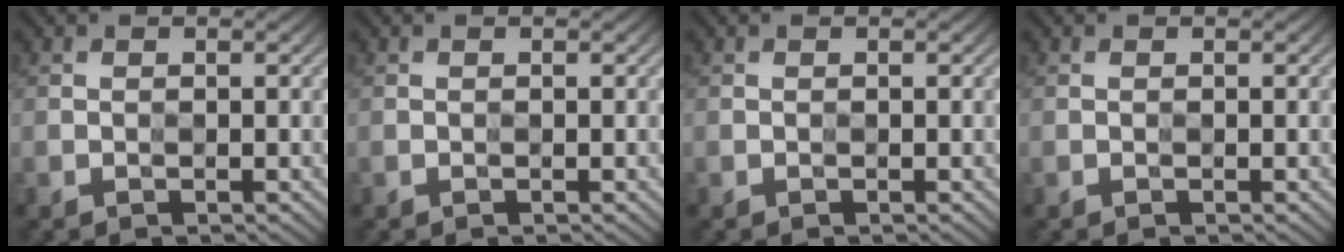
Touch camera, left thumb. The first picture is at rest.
{"total": 0.0}
{"total": 0.0}
{"total": 0.0}